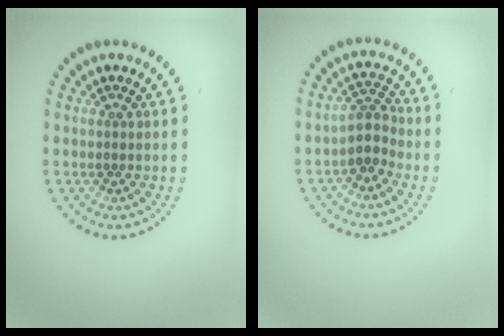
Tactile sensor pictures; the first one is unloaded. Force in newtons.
{"total": 2.5, "press": 1.9, "slide": 1.5}